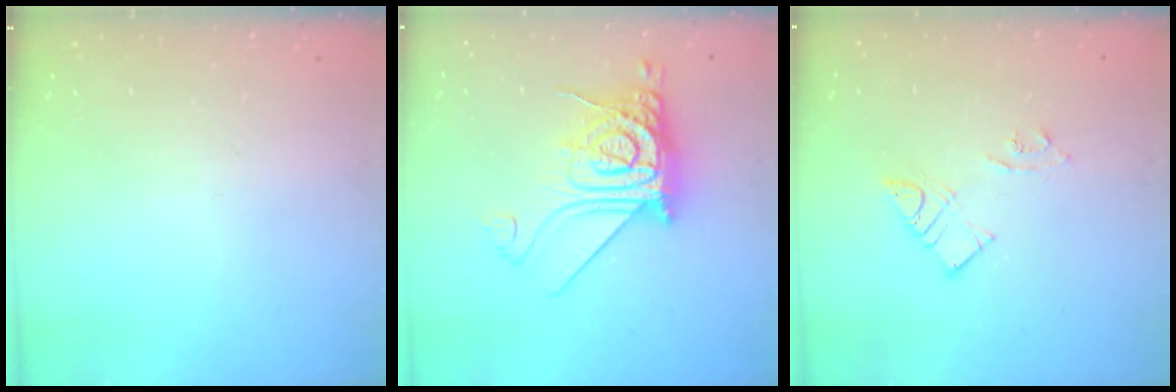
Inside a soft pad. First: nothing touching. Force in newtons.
{"total": 20.3, "press": 20.2, "slide": 2.3}
{"total": 7.1, "press": 7.1, "slide": 0.6}